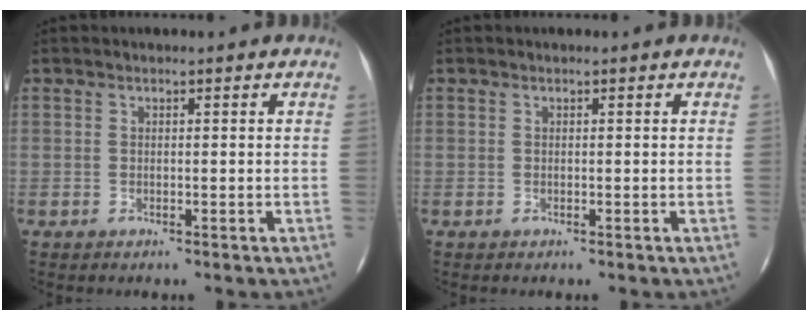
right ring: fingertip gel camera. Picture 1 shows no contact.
{"total": 0.0}